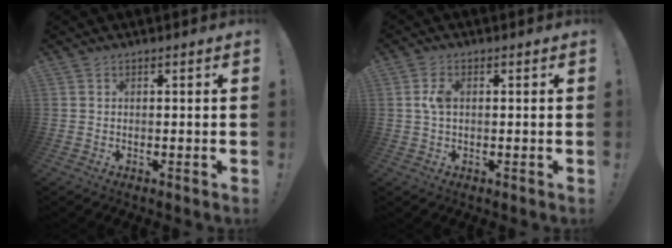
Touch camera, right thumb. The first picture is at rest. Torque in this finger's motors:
{"motor_torque": [-0.16, 0.02, 0.69, -0.15, -0.09]}